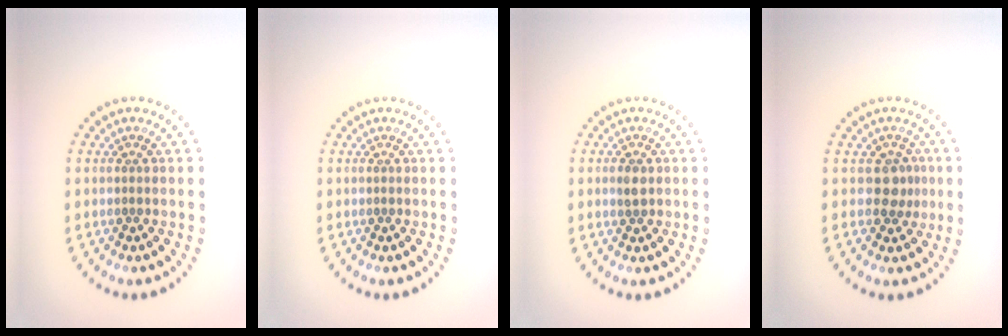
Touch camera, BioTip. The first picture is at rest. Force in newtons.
{"total": 0.0}
{"total": 1.4, "press": 1.4, "slide": 0.1}
{"total": 2.2, "press": 1.8, "slide": 1.2}